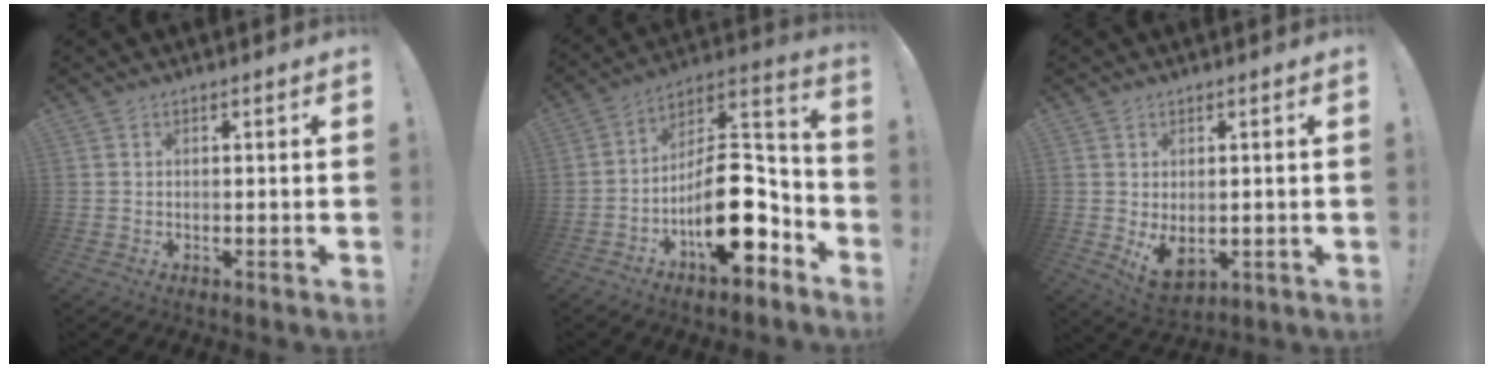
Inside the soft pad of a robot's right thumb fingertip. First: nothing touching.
{"total": 20.5, "force": [-6.6, 10.0, 16.6], "torque": [-0.271, 0.038, -0.097]}
{"total": 5.7, "force": [0.7, 3.5, 4.4], "torque": [-0.070, -0.009, 0.020]}